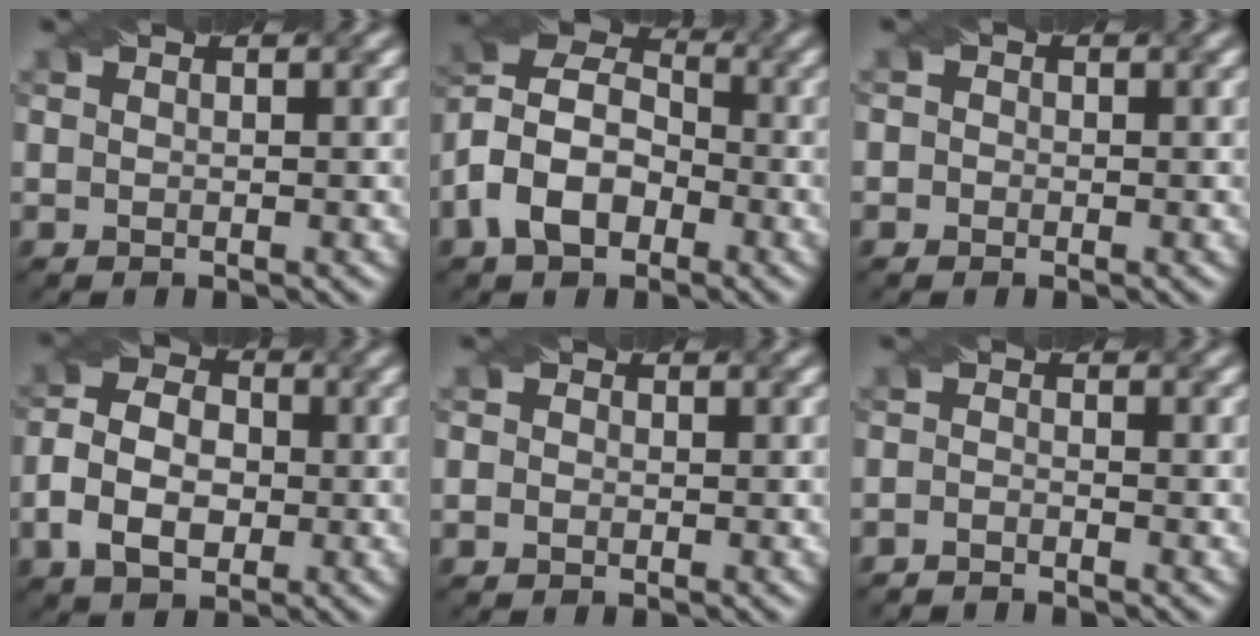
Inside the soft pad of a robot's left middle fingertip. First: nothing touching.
{"total": 8.1, "force": [-3.2, 5.2, 5.3], "torque": [-0.101, 0.013, -0.076]}
{"total": 1.1, "force": [0.1, 1.1, 0.3], "torque": [0.002, 0.001, -0.012]}
{"total": 6.3, "force": [-1.2, 4.5, 4.2], "torque": [-0.080, 0.011, -0.030]}
{"total": 1.0, "force": [-0.1, 0.9, 0.5], "torque": [-0.011, 0.000, -0.006]}
{"total": 1.6, "force": [-1.5, 0.1, 0.5], "torque": [-0.011, -0.006, -0.033]}